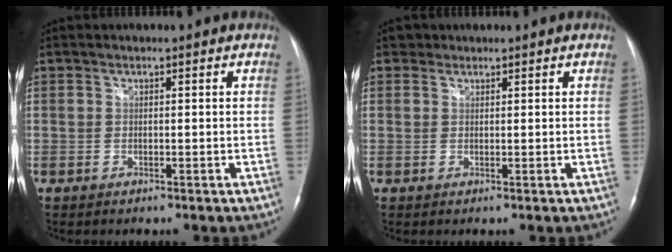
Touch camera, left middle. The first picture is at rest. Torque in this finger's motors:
{"motor_torque": [-0.02, 0.03, -0.10, 0.01]}